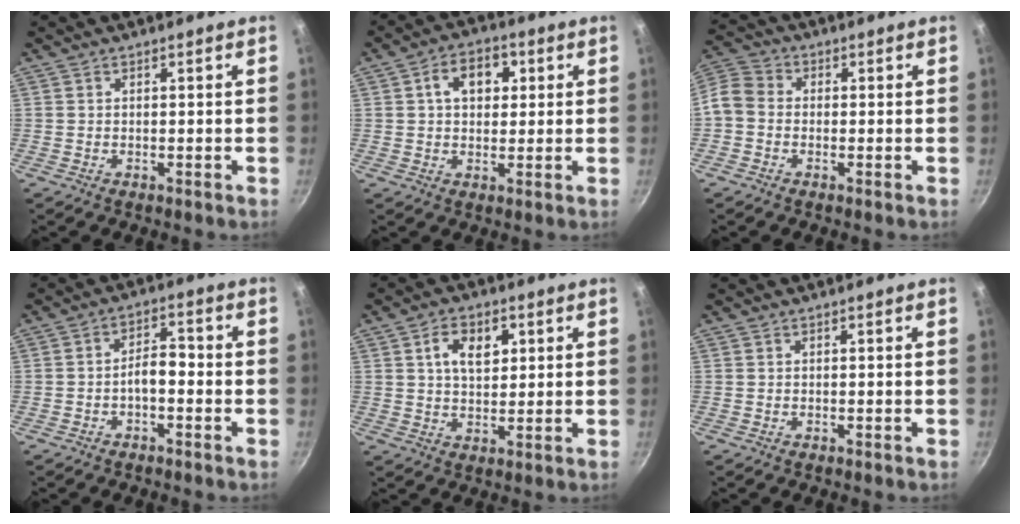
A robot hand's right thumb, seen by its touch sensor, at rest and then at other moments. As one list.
[{"total": 7.9, "force": [2.2, 5.6, 5.1], "torque": [-0.051, 0.006, 0.026]}, {"total": 6.3, "force": [-1.4, 5.1, 3.4], "torque": [-0.062, 0.025, -0.047]}, {"total": 4.4, "force": [-1.7, 2.1, 3.4], "torque": [-0.045, 0.027, -0.031]}, {"total": 7.4, "force": [2.4, 4.7, 5.2], "torque": [-0.068, -0.005, 0.039]}, {"total": 0.0}]